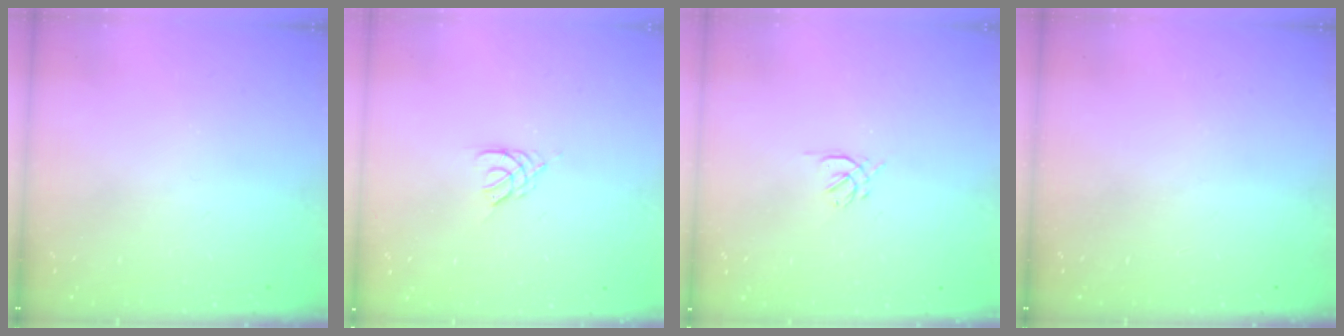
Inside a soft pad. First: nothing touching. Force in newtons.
{"total": 2.6, "press": 2.5, "slide": 0.5}
{"total": 1.6, "press": 1.5, "slide": 0.6}
{"total": 0.0}